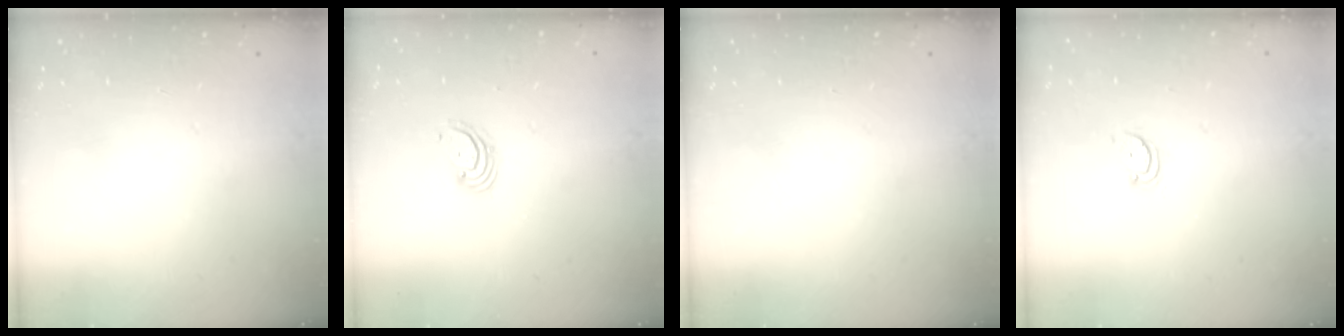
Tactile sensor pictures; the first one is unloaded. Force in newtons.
{"total": 2.6, "press": 2.6, "slide": 0.3}
{"total": 0.0}
{"total": 2.5, "press": 2.4, "slide": 0.5}